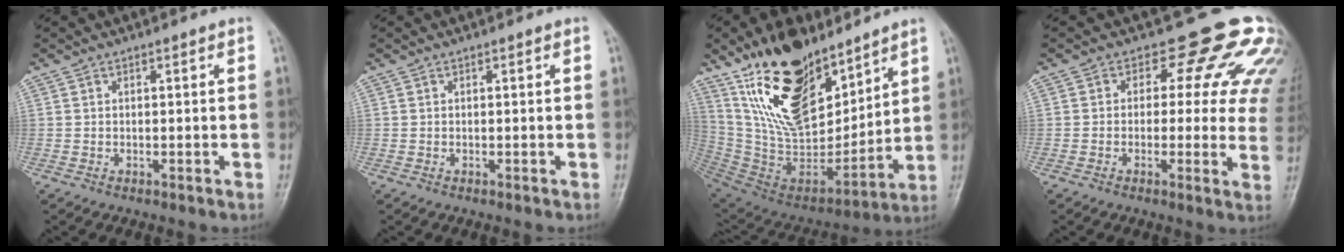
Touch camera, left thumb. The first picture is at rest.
{"total": 0.0}
{"total": 25.5, "force": [15.5, 12.1, 16.1], "torque": [-0.240, -0.077, 0.293]}
{"total": 14.5, "force": [9.0, 7.9, 8.2], "torque": [-0.036, -0.031, 0.080]}